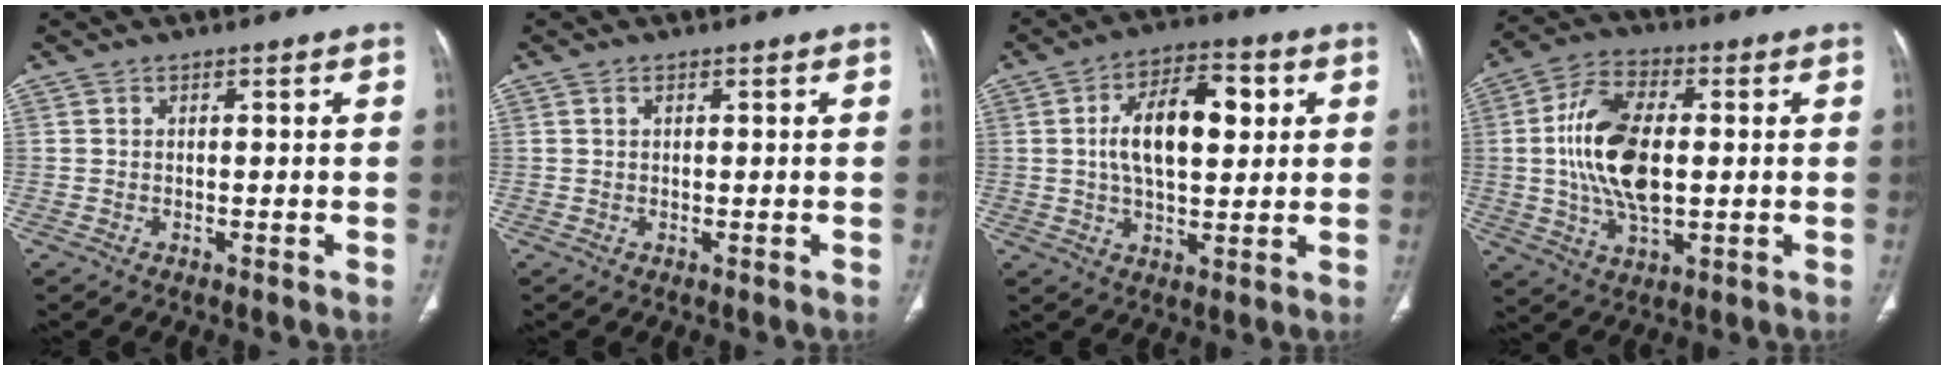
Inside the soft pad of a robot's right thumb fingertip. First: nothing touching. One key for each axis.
{"total": 0.6, "fx": 0.3, "fy": 0.3, "fz": 0.3, "tx": -0.009, "ty": 0.004, "tz": 0.005}
{"total": 13.6, "fx": 2.6, "fy": 7.0, "fz": 11.4, "tx": -0.172, "ty": 0.008, "tz": 0.041}
{"total": 15.4, "fx": 0.7, "fy": 8.1, "fz": 13.0, "tx": -0.248, "ty": 0.008, "tz": 0.013}